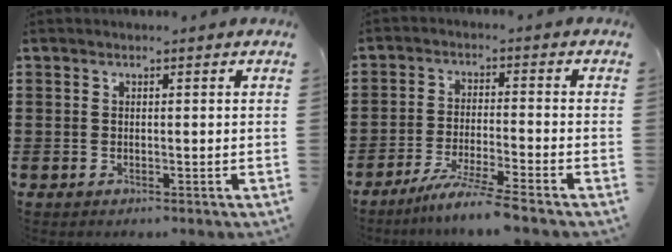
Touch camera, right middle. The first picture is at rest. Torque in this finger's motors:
{"motor_torque": [1.18, -0.68, 0.49, 0.06]}